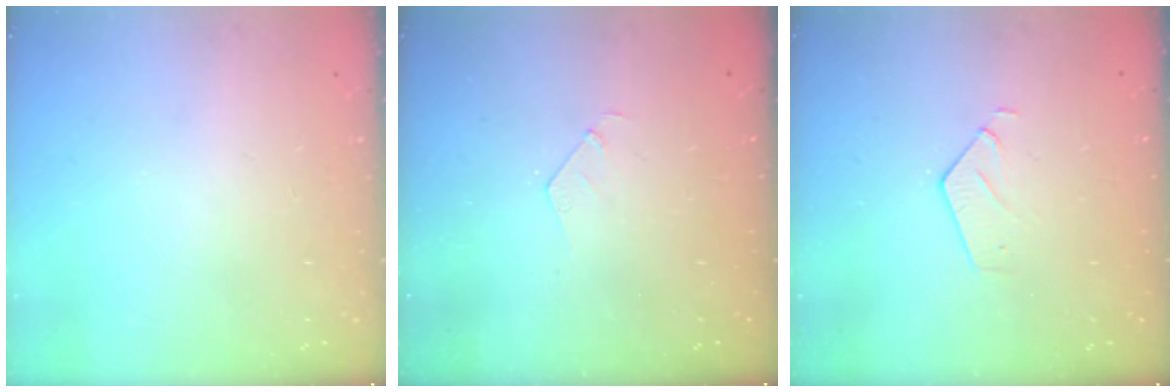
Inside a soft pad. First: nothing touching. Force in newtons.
{"total": 2.8, "press": 2.8, "slide": 0.1}
{"total": 2.6, "press": 2.6, "slide": 0.2}